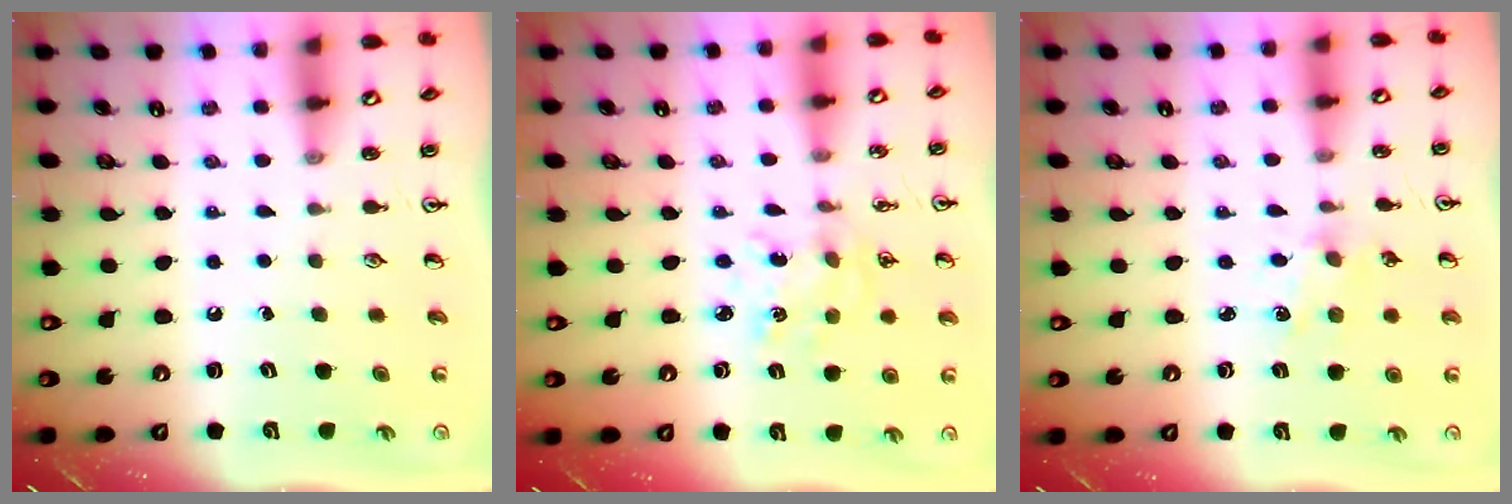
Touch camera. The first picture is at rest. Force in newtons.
{"total": 2.8, "press": 2.8, "slide": 0.2}
{"total": 2.4, "press": 2.4, "slide": 0.3}